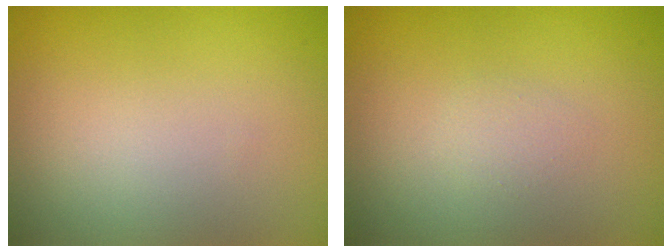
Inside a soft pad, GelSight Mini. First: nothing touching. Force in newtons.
{"total": 0.8, "press": 0.8, "slide": 0.1}